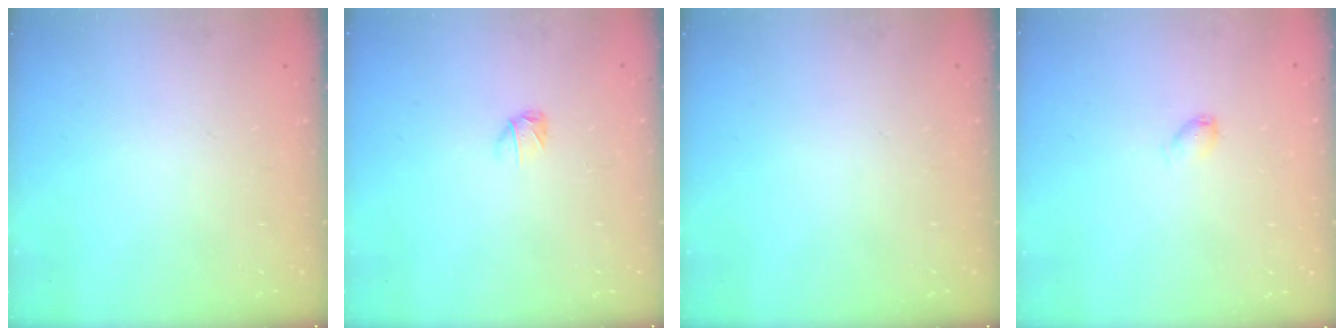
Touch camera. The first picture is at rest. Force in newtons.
{"total": 3.0, "press": 3.0, "slide": 0.5}
{"total": 0.0}
{"total": 2.9, "press": 2.9, "slide": 0.4}